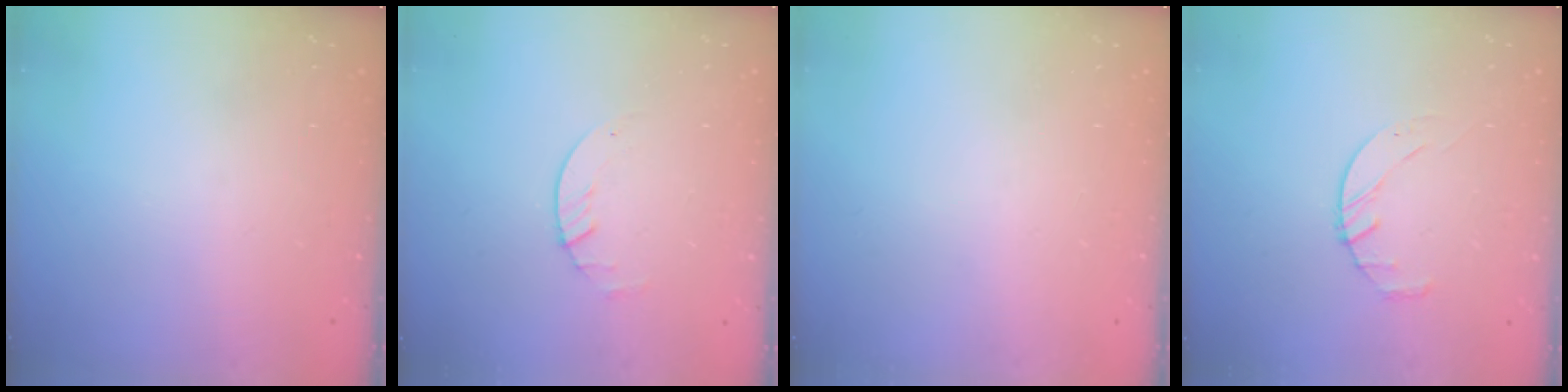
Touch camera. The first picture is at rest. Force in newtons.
{"total": 1.7, "press": 1.6, "slide": 0.2}
{"total": 0.0}
{"total": 4.8, "press": 4.7, "slide": 0.6}